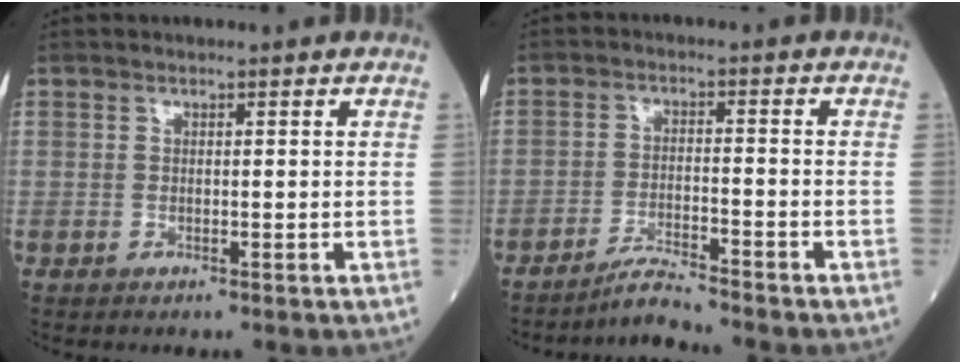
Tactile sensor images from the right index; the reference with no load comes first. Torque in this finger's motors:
{"motor_torque": [-0.54, -0.91, -0.02, -0.01]}